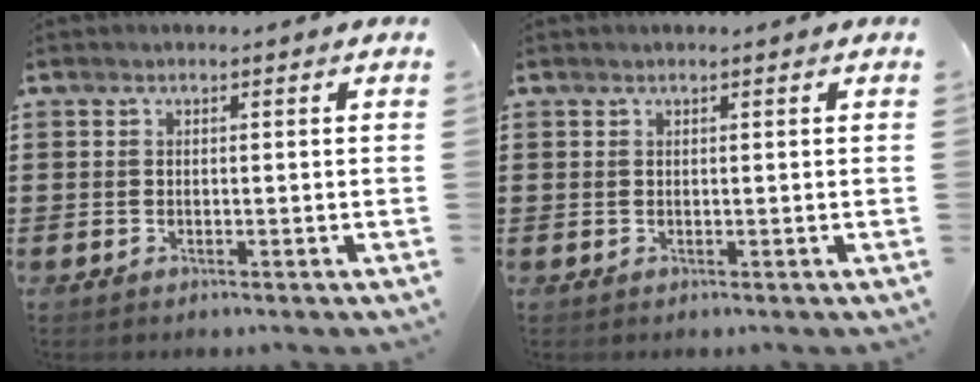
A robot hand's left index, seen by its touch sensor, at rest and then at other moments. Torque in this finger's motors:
{"motor_torque": [-0.11, 0.29, -0.04, -0.01]}